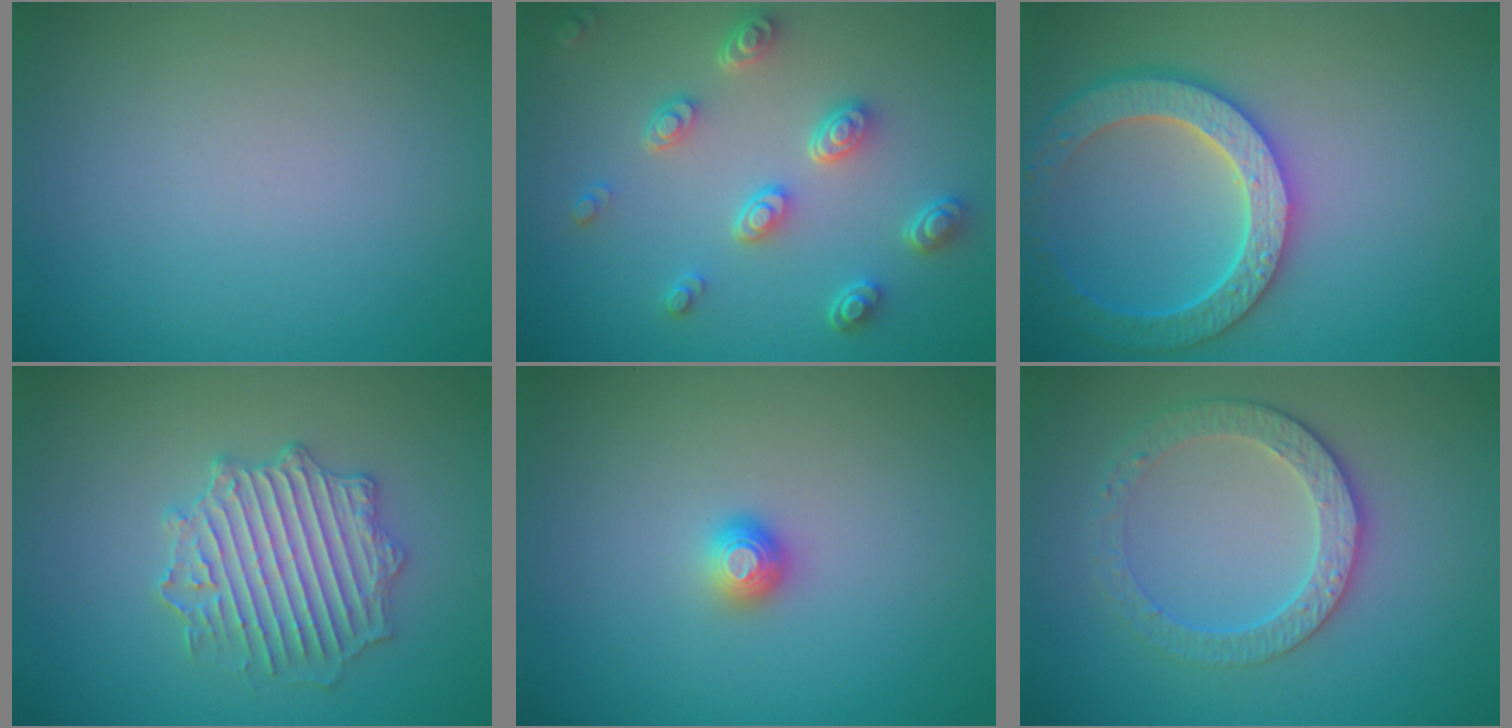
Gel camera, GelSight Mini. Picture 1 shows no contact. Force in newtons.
{"total": 4.5, "press": 3.5, "slide": 2.9}
{"total": 5.4, "press": 5.0, "slide": 1.9}
{"total": 4.2, "press": 4.1, "slide": 1.0}
{"total": 1.3, "press": 1.2, "slide": 0.7}
{"total": 3.5, "press": 3.1, "slide": 1.5}